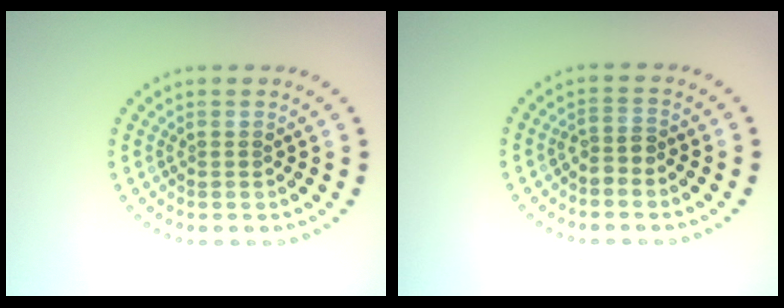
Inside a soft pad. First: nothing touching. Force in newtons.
{"total": 1.5, "press": 1.2, "slide": 0.9}